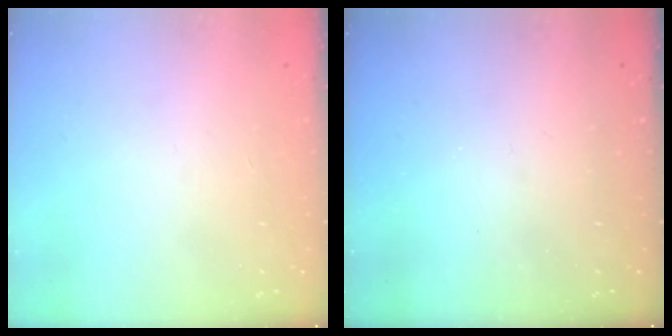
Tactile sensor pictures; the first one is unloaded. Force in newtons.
{"total": 0.0}